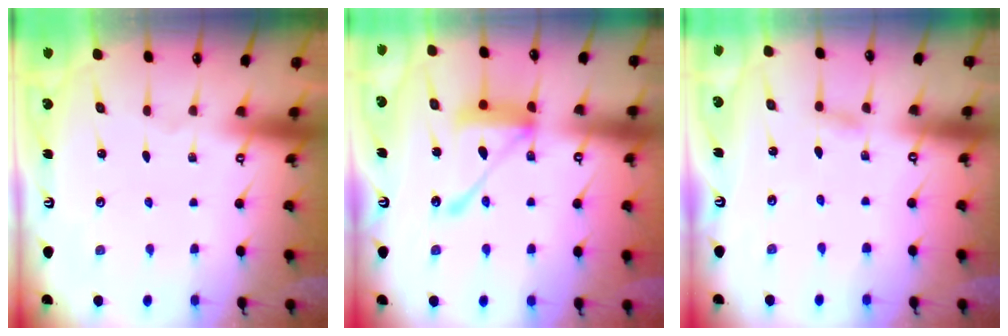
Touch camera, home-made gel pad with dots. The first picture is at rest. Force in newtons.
{"total": 15.6, "press": 15.5, "slide": 1.7}
{"total": 2.5, "press": 2.5, "slide": 0.2}